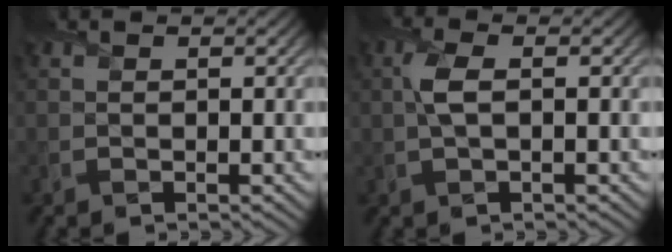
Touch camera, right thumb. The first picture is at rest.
{"total": 3.0, "force": [0.2, 1.1, 2.8], "torque": [-0.068, 0.004, 0.002]}